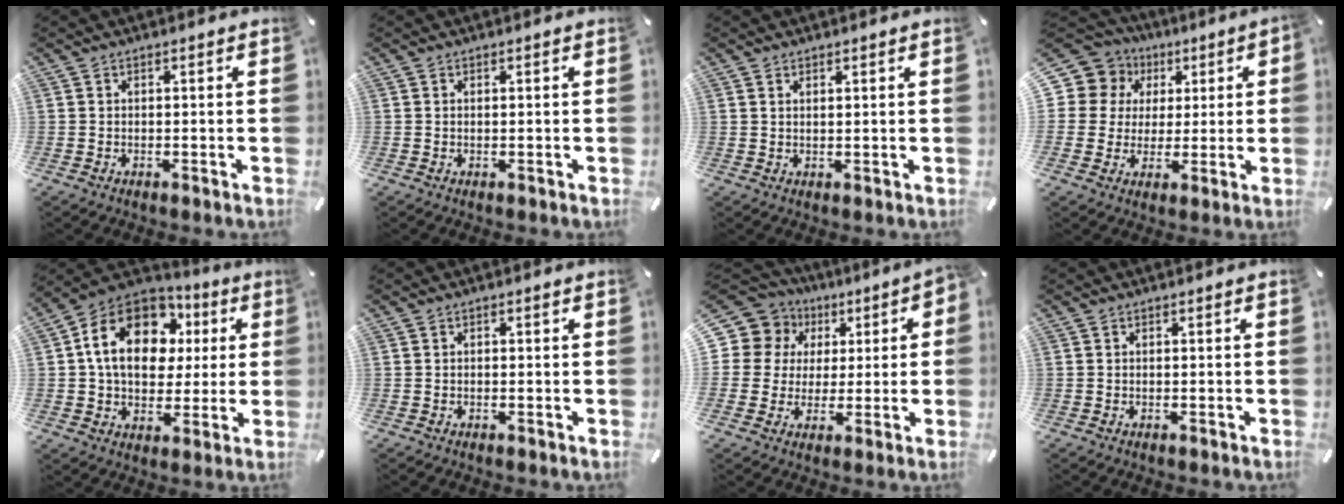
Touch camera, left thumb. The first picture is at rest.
{"total": 0.0}
{"total": 1.1, "force": [0.9, 0.0, 0.6], "torque": [-0.012, -0.003, 0.017]}
{"total": 10.7, "force": [2.7, 10.1, 2.3], "torque": [-0.045, -0.013, 0.057]}
{"total": 17.8, "force": [4.7, 13.5, 10.6], "torque": [-0.188, -0.004, 0.086]}
{"total": 0.7, "force": [0.1, 0.3, 0.7], "torque": [-0.013, 0.001, 0.001]}
{"total": 11.6, "force": [2.8, 10.8, 3.3], "torque": [-0.060, -0.017, 0.056]}
{"total": 0.0}